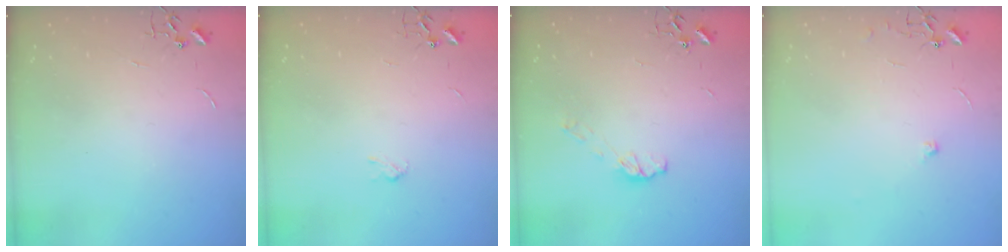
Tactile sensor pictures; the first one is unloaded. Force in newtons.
{"total": 3.1, "press": 3.0, "slide": 0.7}
{"total": 5.8, "press": 5.7, "slide": 0.4}
{"total": 6.6, "press": 6.5, "slide": 1.1}